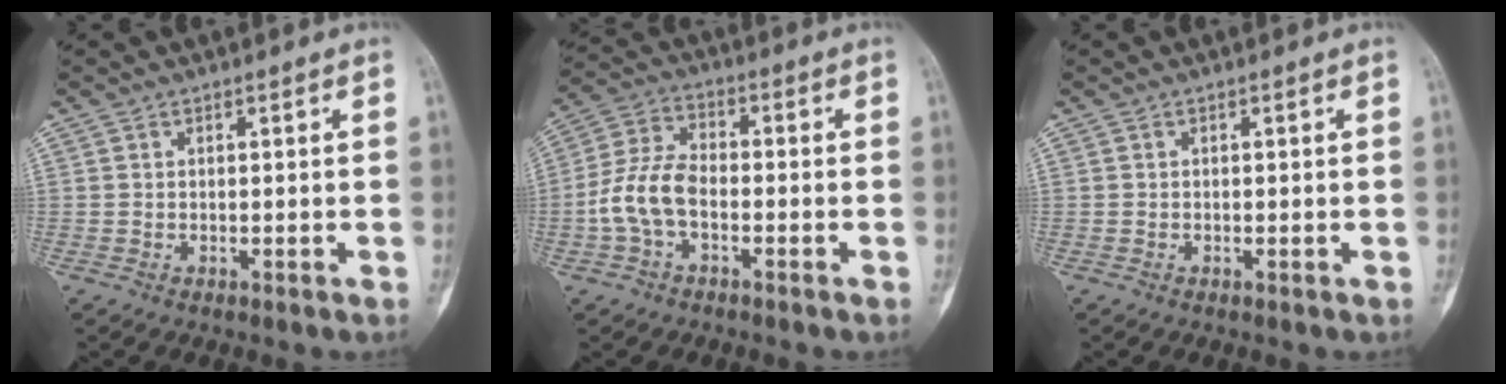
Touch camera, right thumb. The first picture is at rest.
{"total": 9.0, "force": [-2.5, 5.3, 6.9], "torque": [-0.145, 0.031, -0.056]}
{"total": 0.0}